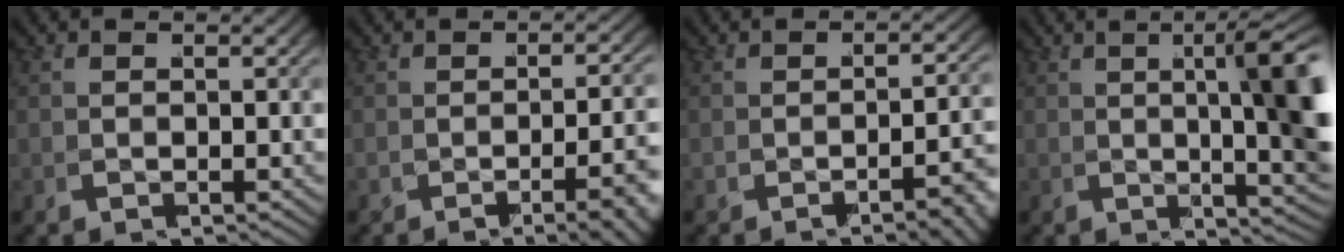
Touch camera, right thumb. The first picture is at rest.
{"total": 5.1, "force": [-2.1, 1.0, 4.5], "torque": [-0.045, 0.014, -0.039]}
{"total": 3.8, "force": [-2.4, 0.5, 3.0], "torque": [-0.029, 0.015, -0.042]}
{"total": 11.8, "force": [2.0, 4.4, 10.7], "torque": [-0.121, 0.018, 0.023]}